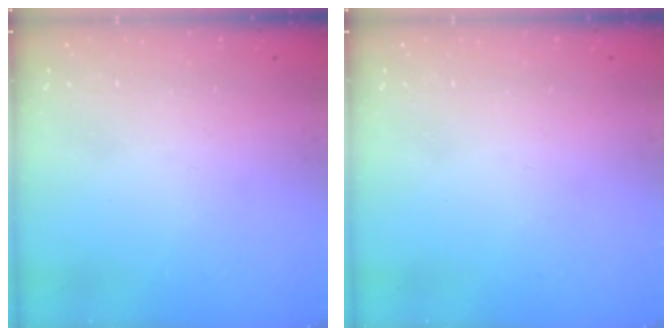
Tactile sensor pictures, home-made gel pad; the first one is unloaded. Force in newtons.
{"total": 0.0}